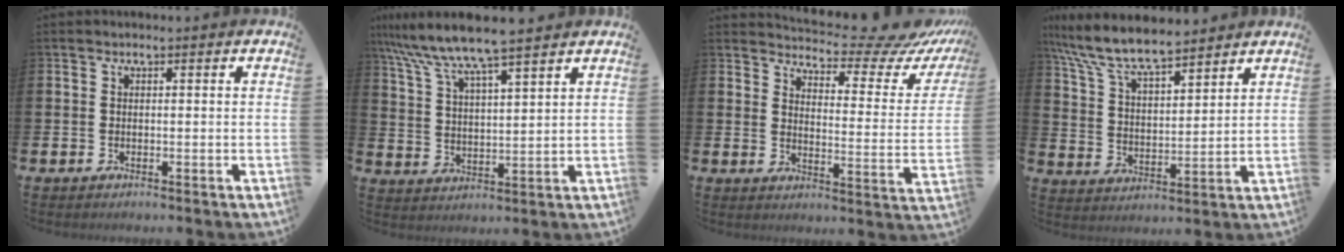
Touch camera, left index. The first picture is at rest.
{"total": 8.5, "force": [7.7, 0.2, 3.6], "torque": [-0.097, -0.035, 0.136]}
{"total": 6.8, "force": [6.3, 1.5, 2.2], "torque": [-0.042, -0.057, 0.100]}
{"total": 8.7, "force": [8.0, 1.4, 3.0], "torque": [-0.090, -0.045, 0.143]}